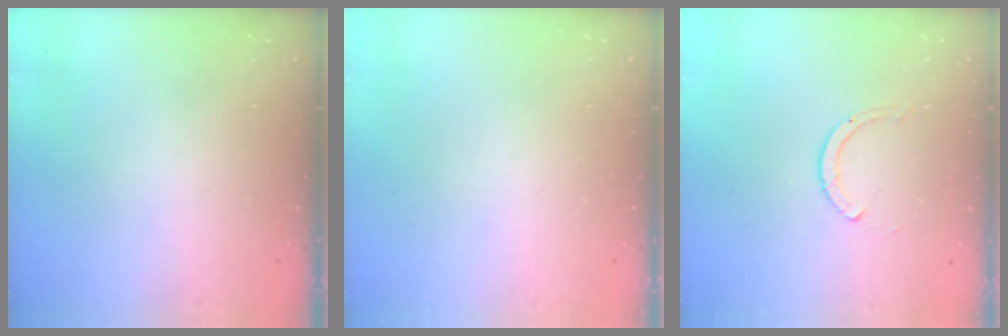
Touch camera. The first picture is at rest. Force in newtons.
{"total": 0.0}
{"total": 2.0, "press": 1.9, "slide": 0.3}